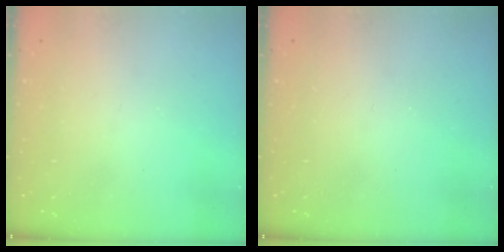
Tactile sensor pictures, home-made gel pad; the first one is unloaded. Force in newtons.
{"total": 0.0}